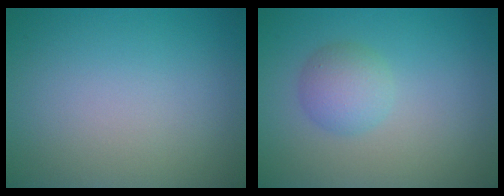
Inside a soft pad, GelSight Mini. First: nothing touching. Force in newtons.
{"total": 2.6, "press": 2.6, "slide": 0.1}